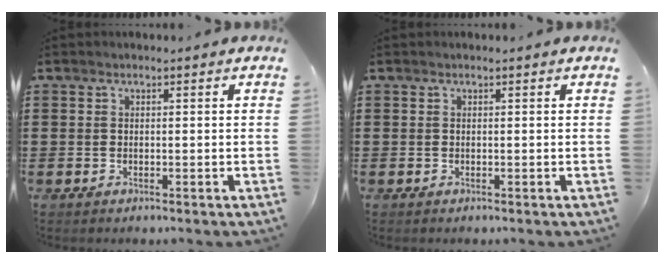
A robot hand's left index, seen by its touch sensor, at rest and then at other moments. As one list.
[{"total": 0.0}]